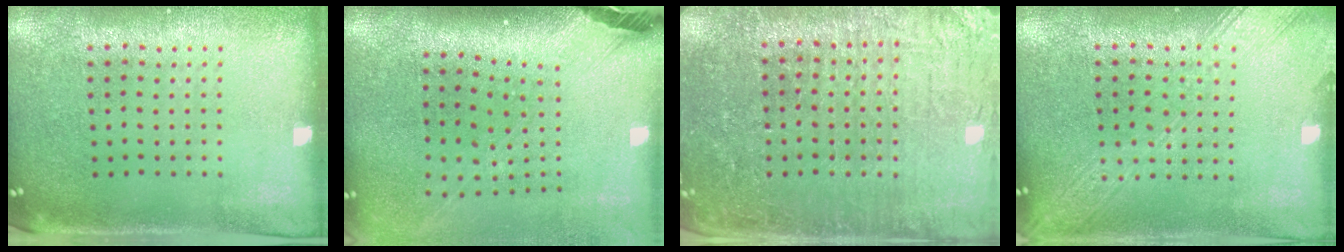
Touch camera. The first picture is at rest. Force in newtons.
{"total": 2.6, "press": 1.9, "slide": 1.8}
{"total": 4.4, "press": 4.2, "slide": 1.3}
{"total": 3.2, "press": 3.2, "slide": 0.5}